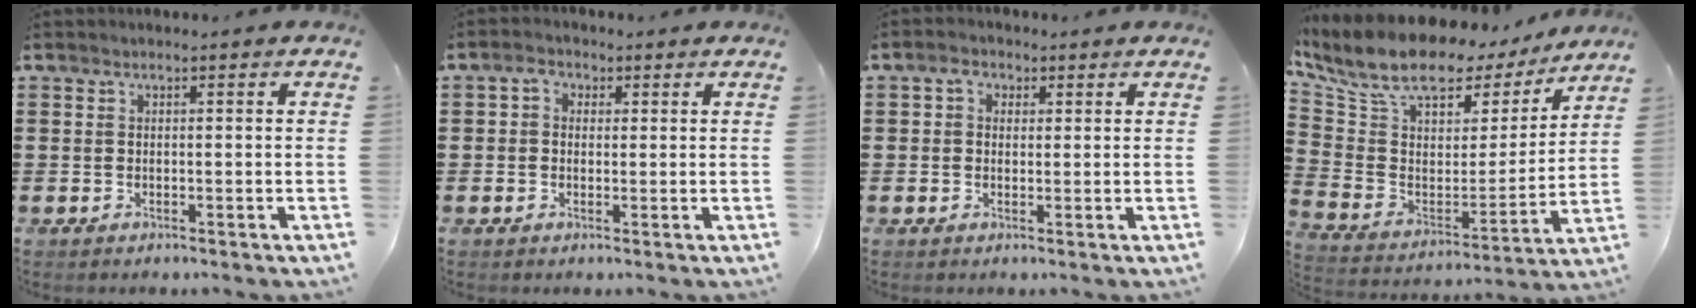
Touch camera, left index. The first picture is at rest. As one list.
[{"total": 2.0, "force": [0.2, 1.7, 0.9], "torque": [-0.024, 0.009, 0.000]}, {"total": 2.3, "force": [0.7, 1.9, 0.9], "torque": [-0.026, 0.011, 0.010]}, {"total": 10.6, "force": [8.6, 4.4, 4.5], "torque": [-0.114, -0.058, 0.147]}]